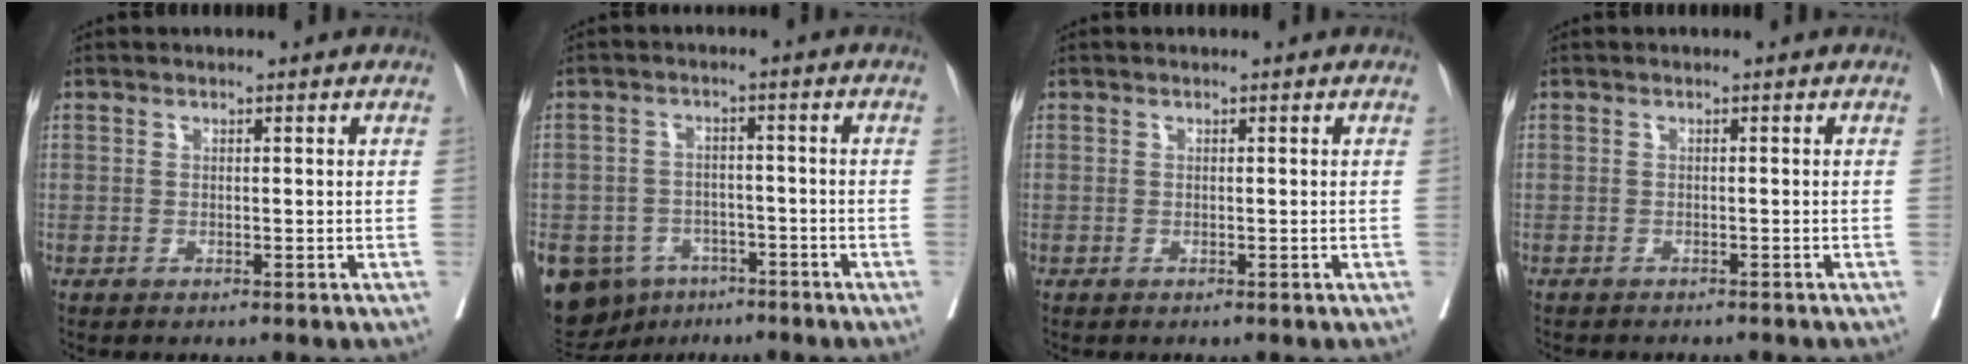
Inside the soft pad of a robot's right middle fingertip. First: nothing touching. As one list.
[{"total": 15.6, "force": [-8.6, 11.6, 6.0], "torque": [-0.157, 0.010, -0.114]}, {"total": 0.0}, {"total": 4.4, "force": [-3.9, 1.4, 1.4], "torque": [-0.016, -0.003, -0.049]}]